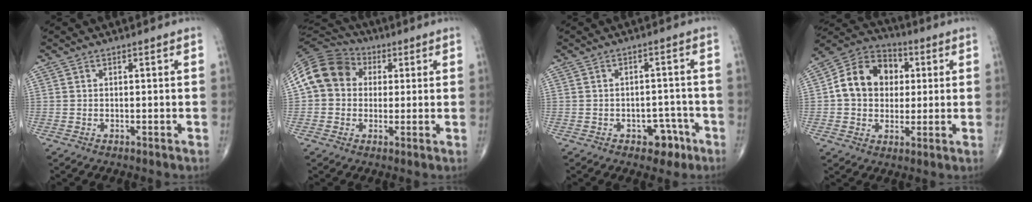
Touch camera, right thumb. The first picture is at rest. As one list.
[{"total": 13.5, "force": [2.6, 11.3, 7.0], "torque": [-0.123, 0.031, 0.036]}, {"total": 4.9, "force": [-2.7, 3.3, 2.4], "torque": [-0.001, 0.027, -0.033]}, {"total": 13.9, "force": [1.8, 11.2, 8.0], "torque": [-0.104, 0.019, 0.022]}]